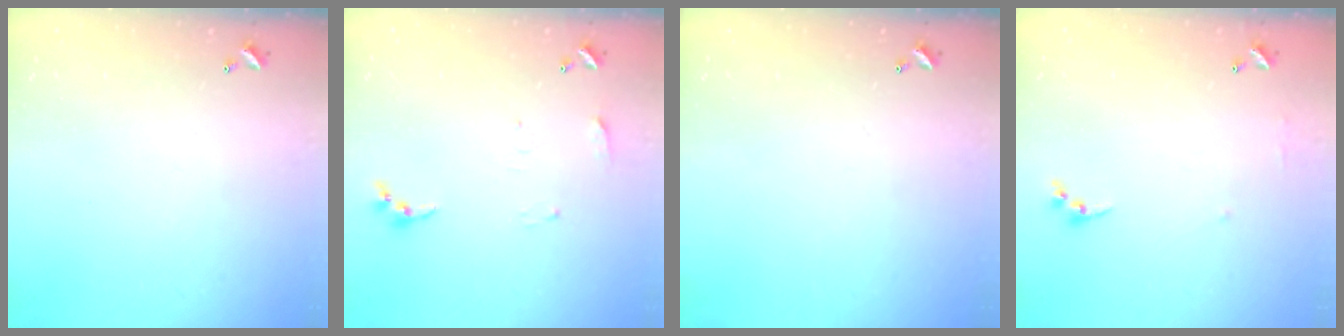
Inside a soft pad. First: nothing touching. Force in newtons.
{"total": 6.4, "press": 6.4, "slide": 0.7}
{"total": 0.0}
{"total": 5.3, "press": 5.2, "slide": 0.6}